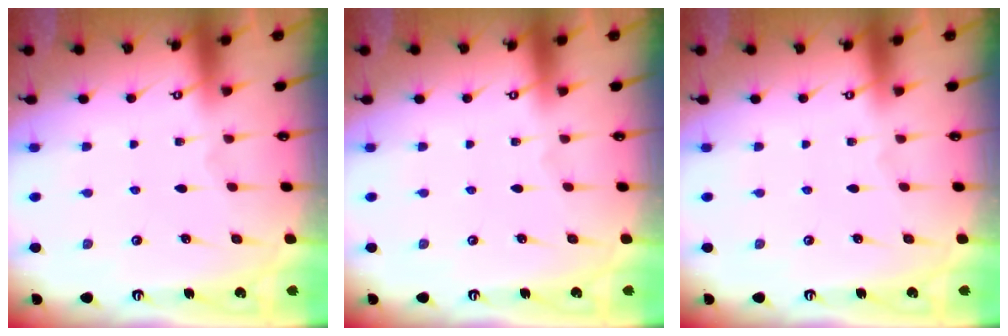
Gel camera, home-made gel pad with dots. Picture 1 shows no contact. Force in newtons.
{"total": 0.0}
{"total": 0.0}